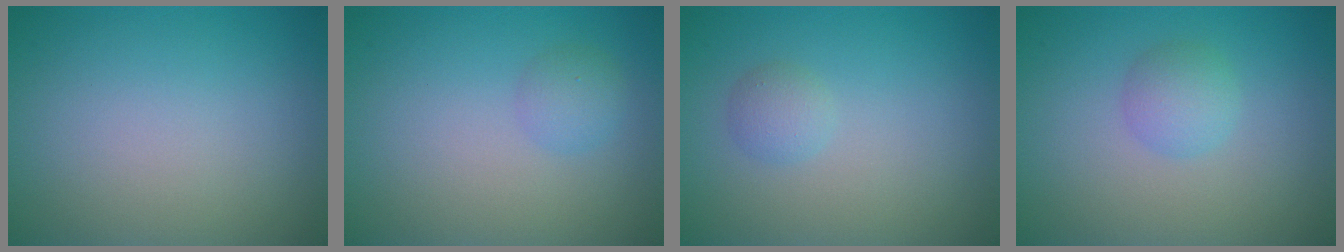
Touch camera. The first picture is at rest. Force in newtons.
{"total": 1.5, "press": 1.5, "slide": 0.0}
{"total": 1.3, "press": 1.3, "slide": 0.0}
{"total": 2.1, "press": 2.1, "slide": 0.0}